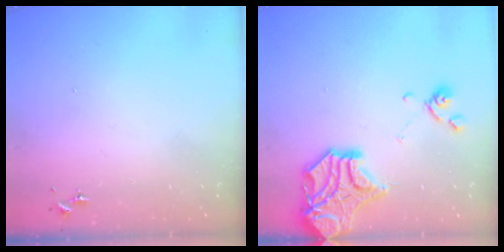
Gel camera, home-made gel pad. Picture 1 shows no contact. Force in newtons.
{"total": 15.9, "press": 15.6, "slide": 2.9}